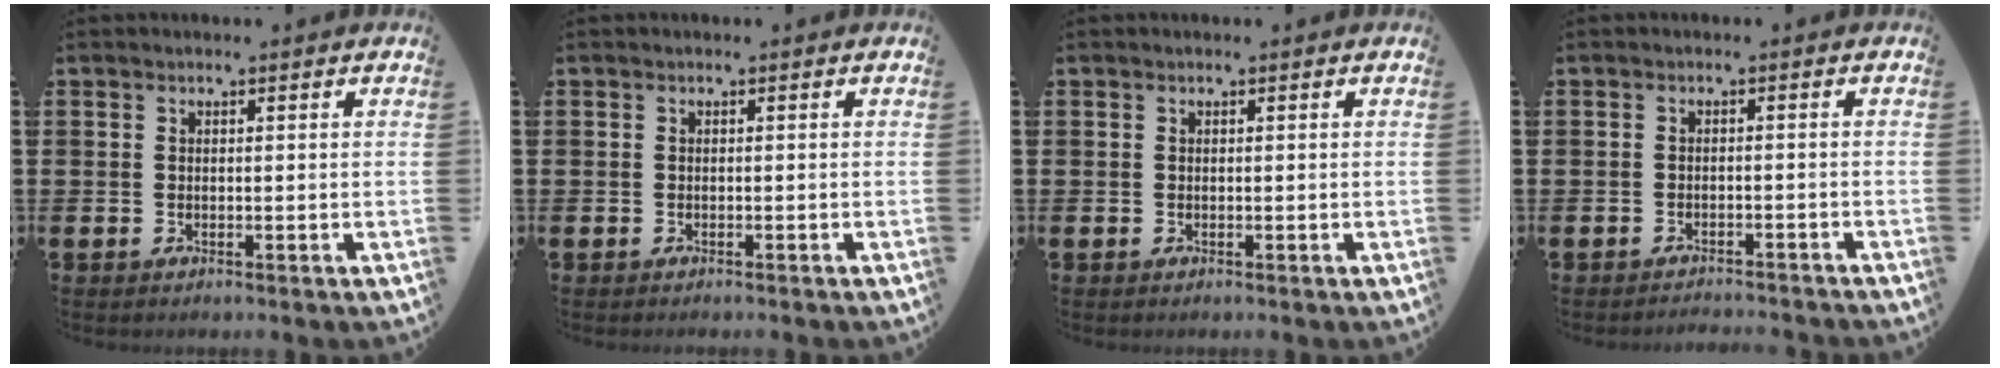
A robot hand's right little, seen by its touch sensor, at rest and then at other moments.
{"total": 0.0}
{"total": 0.0}
{"total": 1.4, "force": [-1.4, -0.1, -0.1], "torque": [-0.001, 0.005, -0.030]}